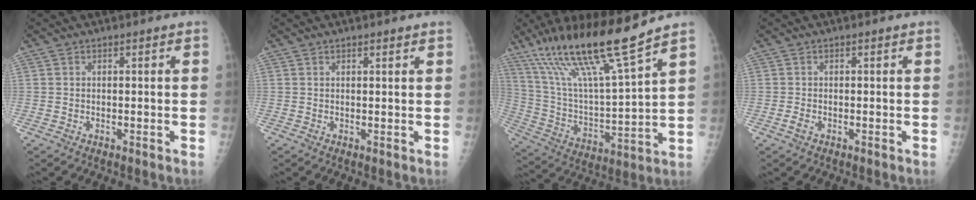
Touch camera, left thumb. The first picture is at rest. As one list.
[{"total": 1.1, "force": [0.9, 0.1, 0.6], "torque": [-0.004, -0.001, 0.013]}, {"total": 19.3, "force": [13.8, 1.3, 13.5], "torque": [-0.231, -0.065, 0.259]}, {"total": 1.1, "force": [-0.4, 0.6, 0.8], "torque": [-0.019, -0.002, -0.009]}]